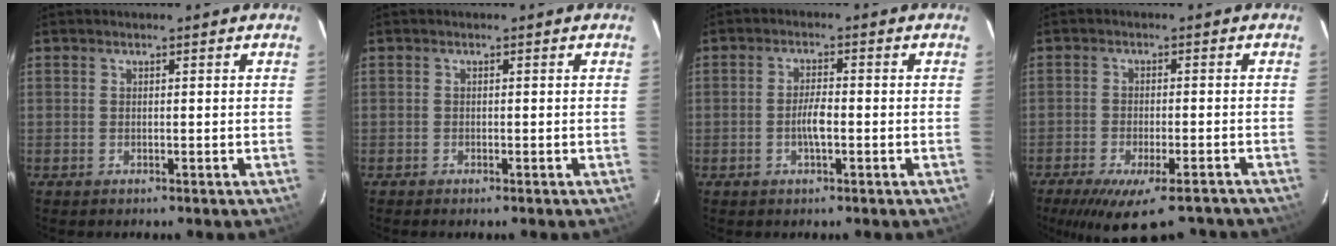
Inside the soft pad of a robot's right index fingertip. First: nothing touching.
{"total": 1.3, "force": [-0.9, 0.6, 0.7], "torque": [-0.013, -0.004, -0.014]}
{"total": 3.7, "force": [-1.1, 1.2, 3.4], "torque": [-0.064, 0.004, -0.018]}
{"total": 15.8, "force": [-12.1, 5.2, 8.9], "torque": [-0.172, -0.034, -0.175]}